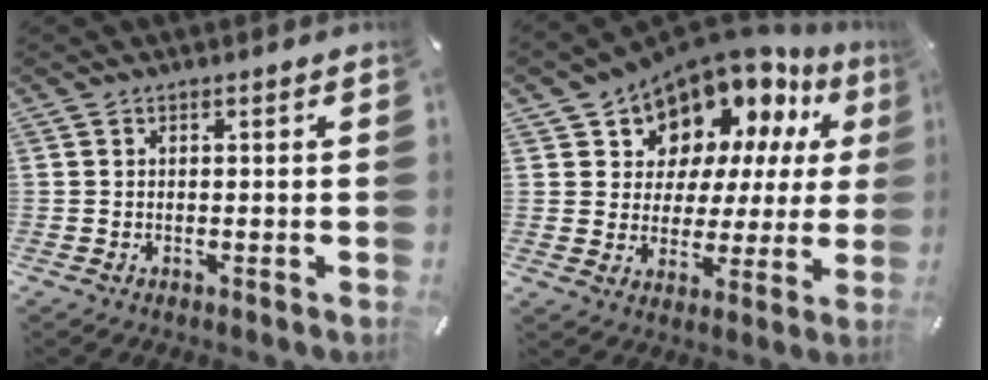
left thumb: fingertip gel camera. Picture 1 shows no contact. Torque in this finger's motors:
{"motor_torque": [2.42, 2.42, 2.21, -0.56, 0.34]}